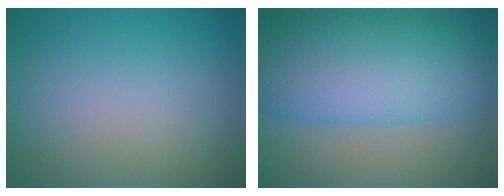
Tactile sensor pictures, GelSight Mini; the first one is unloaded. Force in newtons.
{"total": 11.1, "press": 11.0, "slide": 0.4}